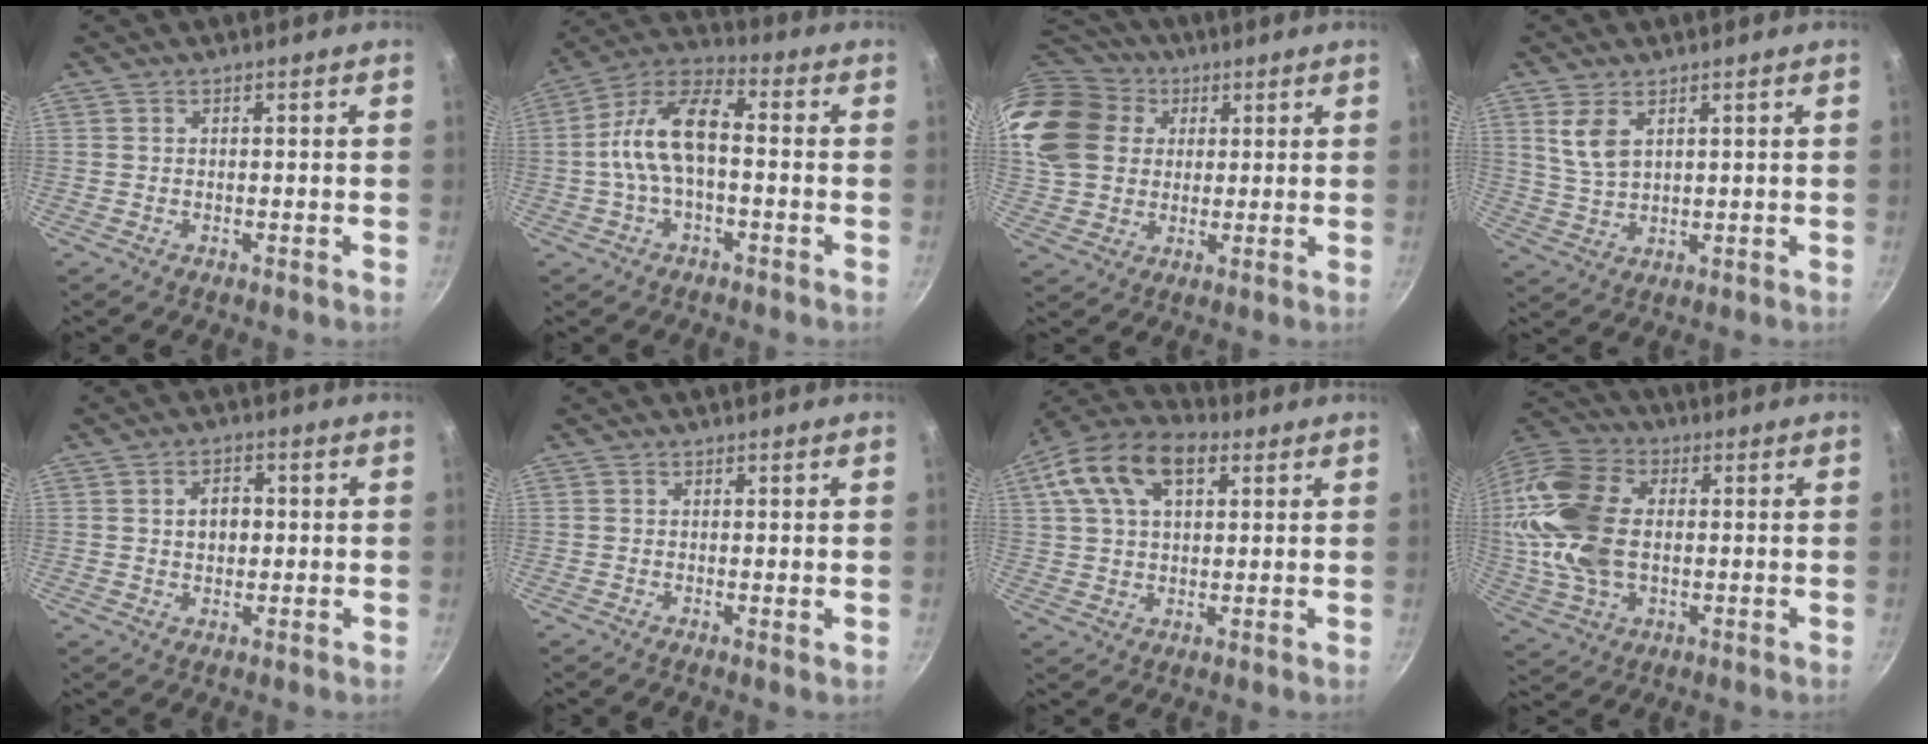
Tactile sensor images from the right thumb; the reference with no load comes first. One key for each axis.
{"total": 12.0, "fx": -1.2, "fy": 5.8, "fz": 10.4, "tx": -0.187, "ty": 0.041, "tz": -0.036}
{"total": 19.8, "fx": 6.5, "fy": 15.5, "fz": 10.5, "tx": -0.206, "ty": 0.018, "tz": 0.118}
{"total": 6.0, "fx": 2.7, "fy": 3.2, "fz": 4.2, "tx": -0.075, "ty": -0.020, "tz": 0.061}
{"total": 4.6, "fx": 0.5, "fy": 3.3, "fz": 3.1, "tx": -0.032, "ty": 0.007, "tz": 0.007}
{"total": 0.5, "fx": 0.2, "fy": 0.2, "fz": 0.4, "tx": -0.006, "ty": -0.007, "tz": 0.001}
{"total": 15.8, "fx": 6.0, "fy": 9.5, "fz": 11.2, "tx": -0.201, "ty": 0.015, "tz": 0.093}
{"total": 18.8, "fx": 1.1, "fy": 12.4, "fz": 14.0, "tx": -0.269, "ty": 0.019, "tz": 0.016}